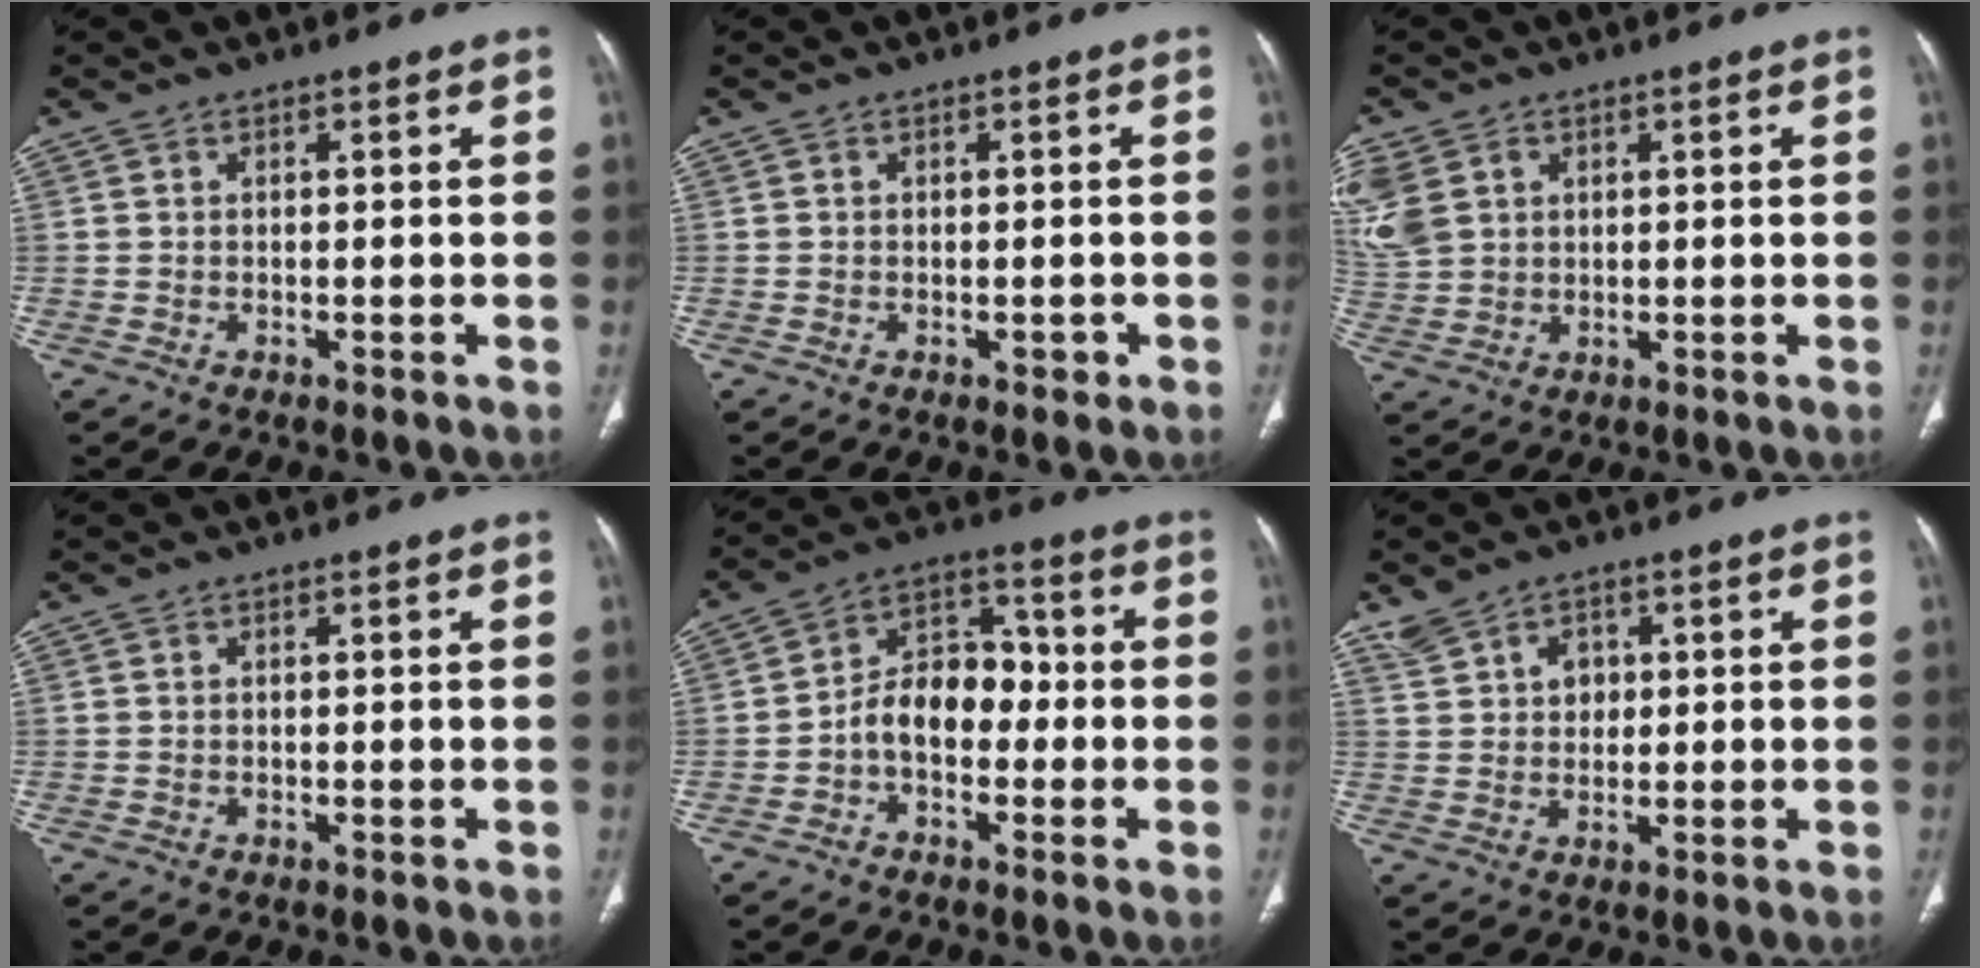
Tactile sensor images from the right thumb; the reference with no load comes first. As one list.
[{"total": 1.0, "force": [-0.4, 0.7, 0.6], "torque": [-0.001, 0.000, -0.004]}, {"total": 9.6, "force": [3.3, 7.4, 5.1], "torque": [-0.124, 0.004, 0.077]}, {"total": 0.0}, {"total": 9.6, "force": [-1.9, 6.6, 6.7], "torque": [-0.083, 0.042, -0.044]}, {"total": 4.9, "force": [2.1, 3.7, 2.4], "torque": [-0.028, -0.003, 0.042]}]